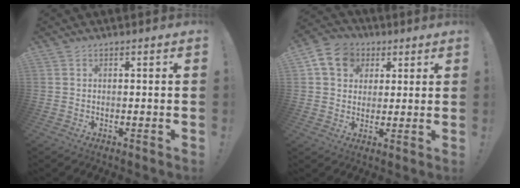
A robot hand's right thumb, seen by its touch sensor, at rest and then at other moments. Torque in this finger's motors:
{"motor_torque": [-0.11, 0.53, 0.04, 0.03, 0.10]}